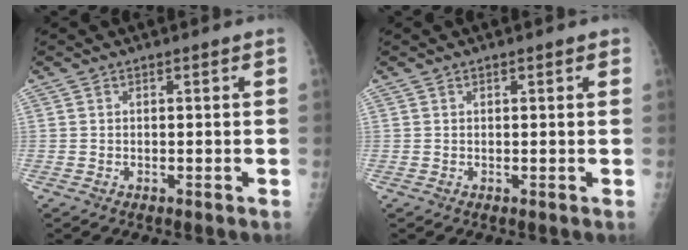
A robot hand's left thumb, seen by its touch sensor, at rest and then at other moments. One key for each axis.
{"total": 1.1, "fx": 0.7, "fy": 0.5, "fz": 0.7, "tx": -0.007, "ty": 0.000, "tz": 0.006}